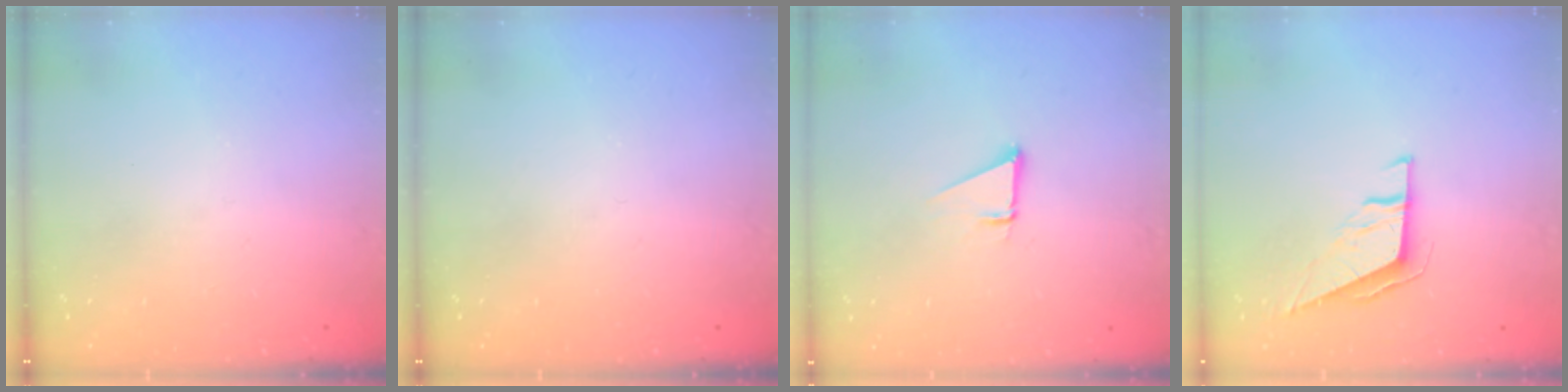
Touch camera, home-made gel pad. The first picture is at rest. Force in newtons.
{"total": 0.0}
{"total": 1.9, "press": 1.9, "slide": 0.0}
{"total": 6.0, "press": 5.9, "slide": 0.9}